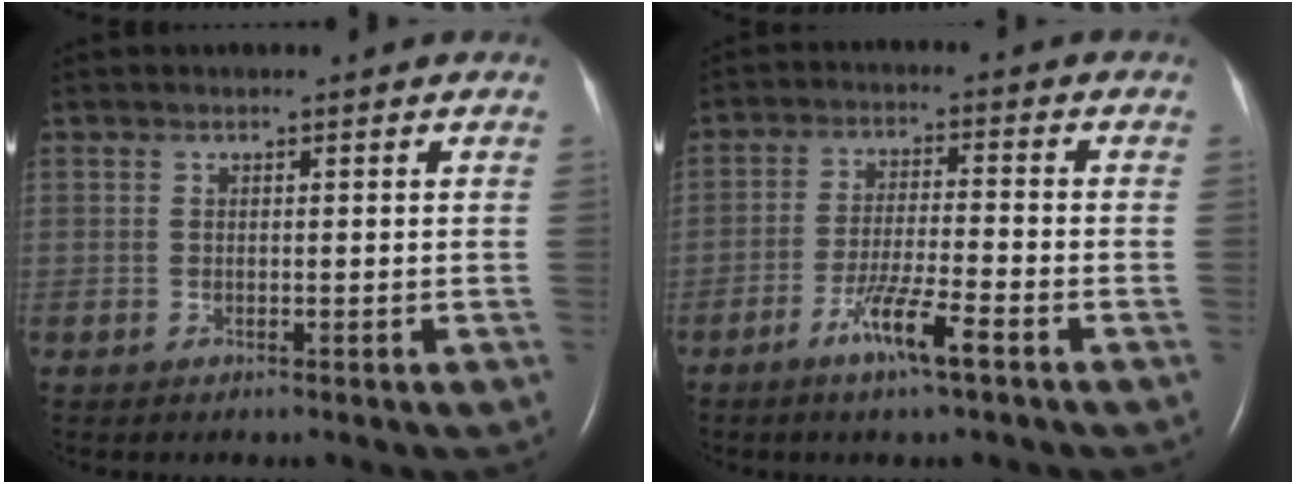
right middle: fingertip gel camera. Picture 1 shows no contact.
{"total": 6.8, "force": [-4.0, -0.1, 5.5], "torque": [-0.108, -0.011, -0.075]}